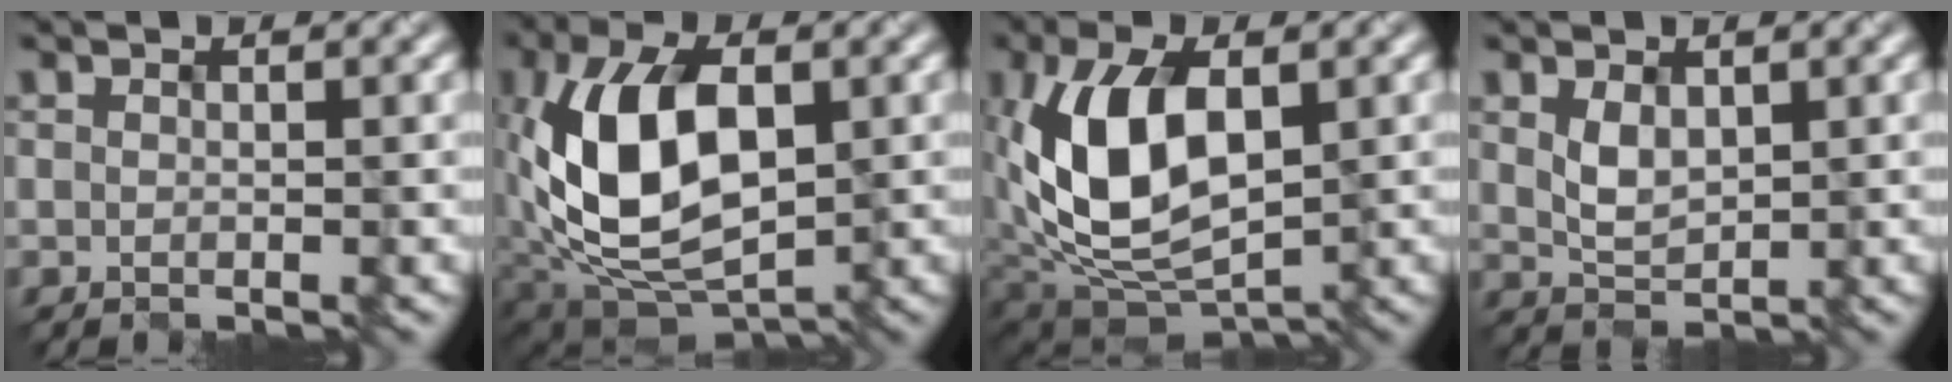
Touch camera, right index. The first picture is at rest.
{"total": 10.6, "force": [0.1, 6.1, 8.7], "torque": [-0.174, 0.002, 0.004]}
{"total": 9.2, "force": [0.6, 5.2, 7.5], "torque": [-0.158, 0.000, 0.014]}
{"total": 1.8, "force": [0.6, 1.2, 1.3], "torque": [-0.036, -0.003, 0.024]}